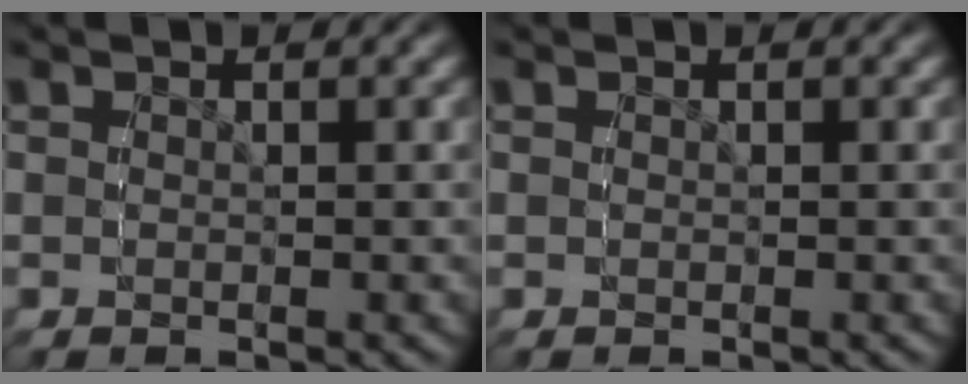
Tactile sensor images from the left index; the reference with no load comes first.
{"total": 0.0}